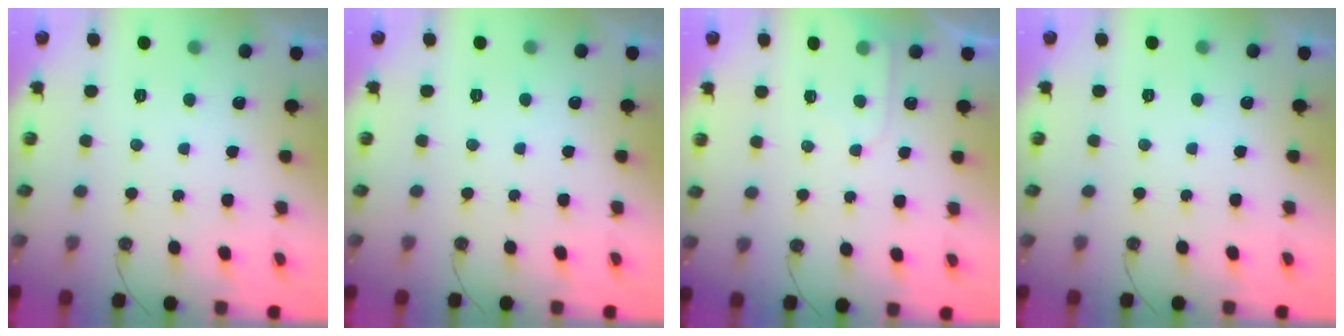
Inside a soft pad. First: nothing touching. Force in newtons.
{"total": 0.0}
{"total": 6.8, "press": 6.8, "slide": 0.7}
{"total": 0.0}